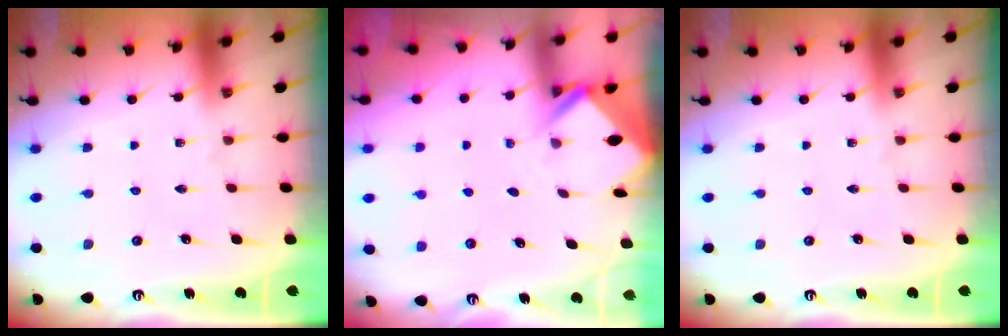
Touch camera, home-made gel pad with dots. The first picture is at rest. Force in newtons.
{"total": 2.3, "press": 2.3, "slide": 0.1}
{"total": 0.0}